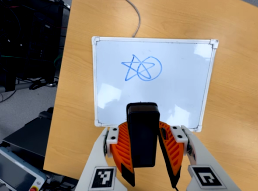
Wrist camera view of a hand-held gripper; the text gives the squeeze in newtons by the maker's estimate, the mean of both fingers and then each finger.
{"total": 8.7, "left": 7.5, "right": 10.0}